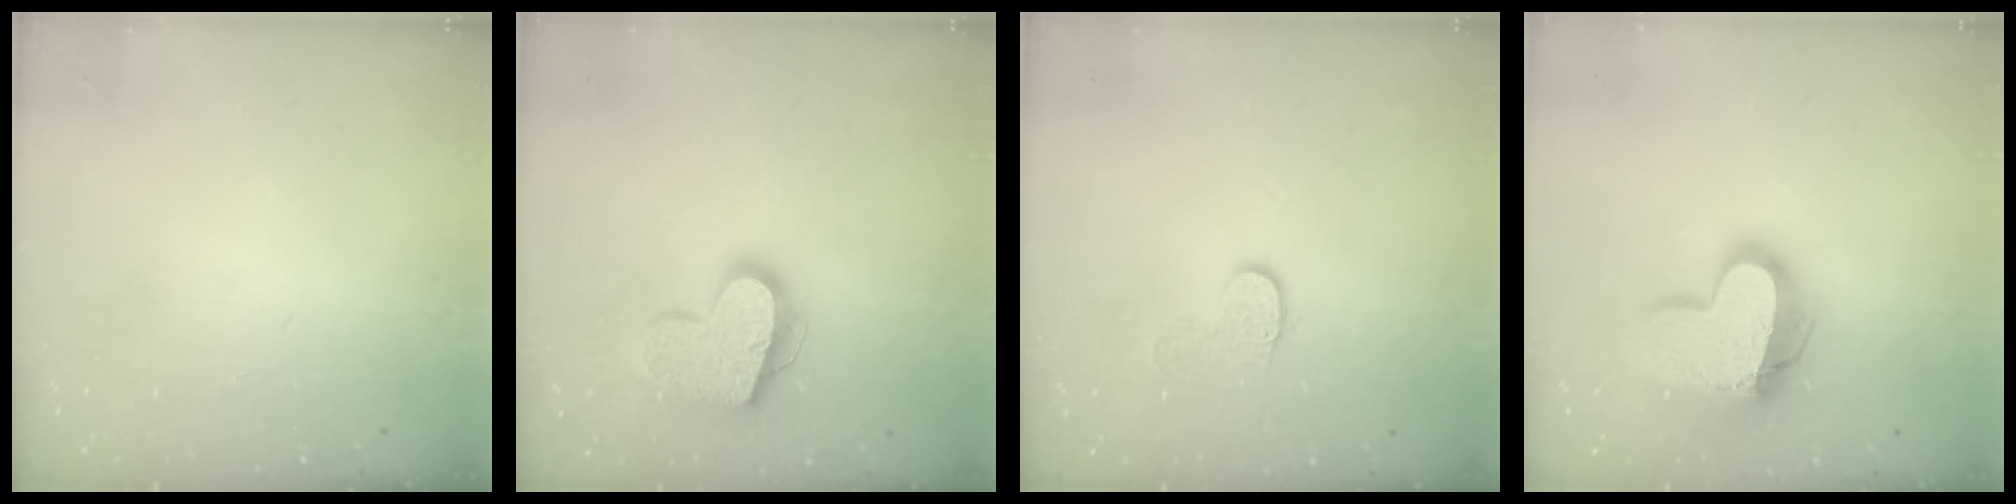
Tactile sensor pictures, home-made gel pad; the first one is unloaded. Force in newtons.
{"total": 17.9, "press": 17.9, "slide": 1.3}
{"total": 6.6, "press": 6.6, "slide": 0.6}
{"total": 16.9, "press": 16.8, "slide": 1.5}